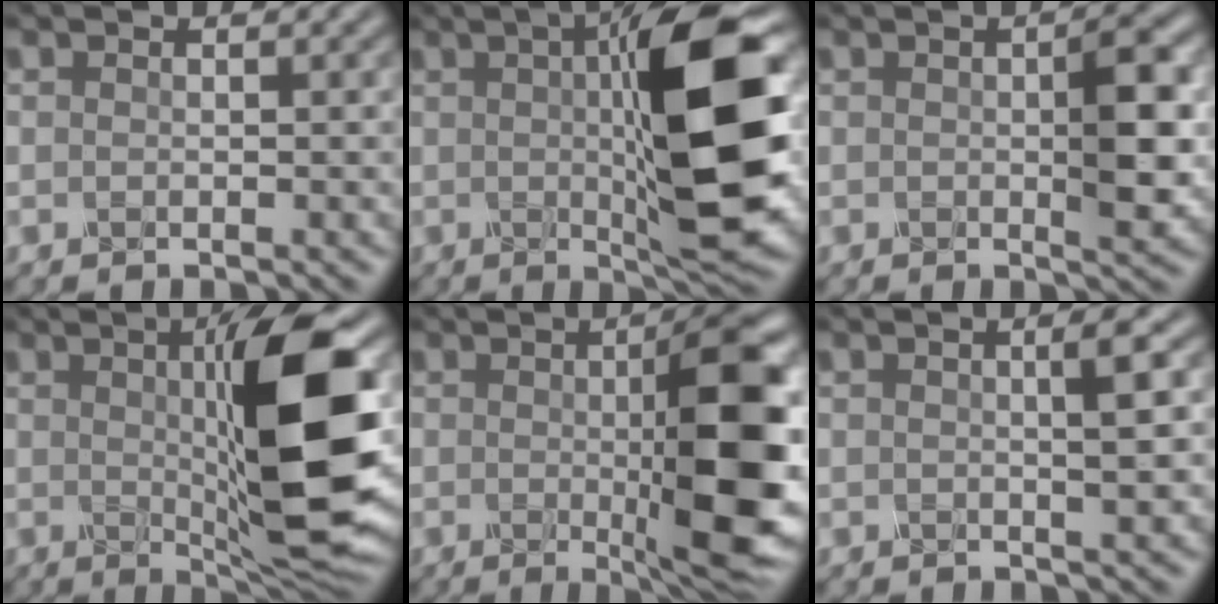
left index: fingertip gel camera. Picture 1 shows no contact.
{"total": 12.3, "force": [1.2, 2.5, 11.9], "torque": [-0.169, 0.002, 0.024]}
{"total": 4.3, "force": [0.2, 0.9, 4.2], "torque": [-0.060, 0.002, 0.002]}
{"total": 11.9, "force": [0.9, 2.3, 11.7], "torque": [-0.161, -0.005, 0.024]}
{"total": 11.5, "force": [0.0, 2.4, 11.2], "torque": [-0.132, -0.009, 0.002]}
{"total": 2.9, "force": [0.4, 0.5, 2.8], "torque": [-0.037, 0.006, 0.001]}